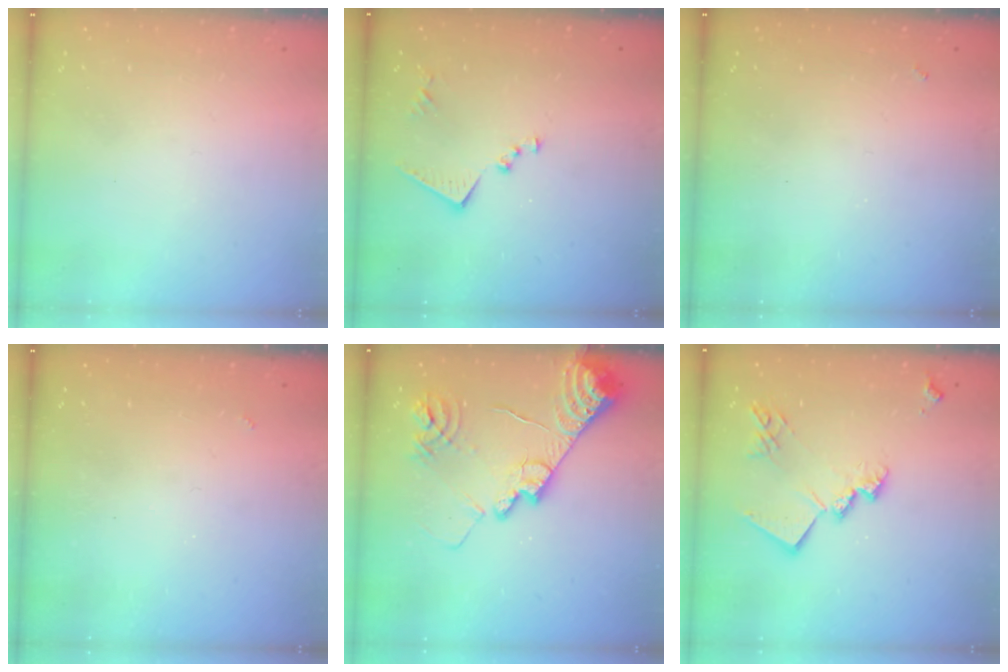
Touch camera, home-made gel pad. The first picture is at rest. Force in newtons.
{"total": 10.1, "press": 10.1, "slide": 0.6}
{"total": 1.6, "press": 1.6, "slide": 0.4}
{"total": 2.5, "press": 2.5, "slide": 0.5}
{"total": 16.5, "press": 16.4, "slide": 1.7}
{"total": 16.5, "press": 16.4, "slide": 1.0}